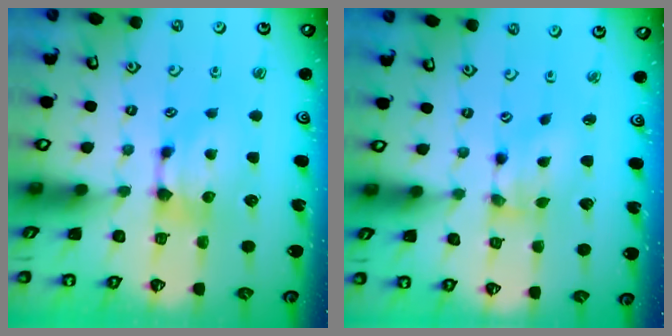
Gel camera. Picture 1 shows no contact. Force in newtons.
{"total": 2.1, "press": 1.4, "slide": 1.5}